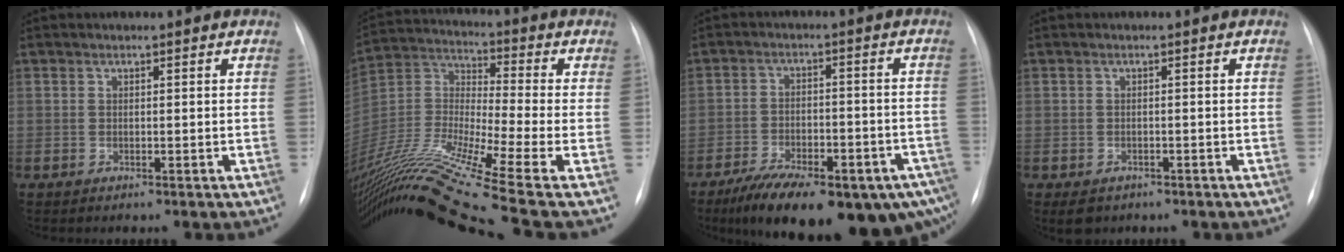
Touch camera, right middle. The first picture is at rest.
{"total": 22.3, "force": [-17.0, -2.1, 14.2], "torque": [-0.302, -0.020, -0.316]}
{"total": 22.2, "force": [-14.9, 8.0, 14.4], "torque": [-0.172, 0.006, -0.205]}
{"total": 3.1, "force": [-2.1, 2.1, 0.9], "torque": [-0.012, 0.000, -0.026]}